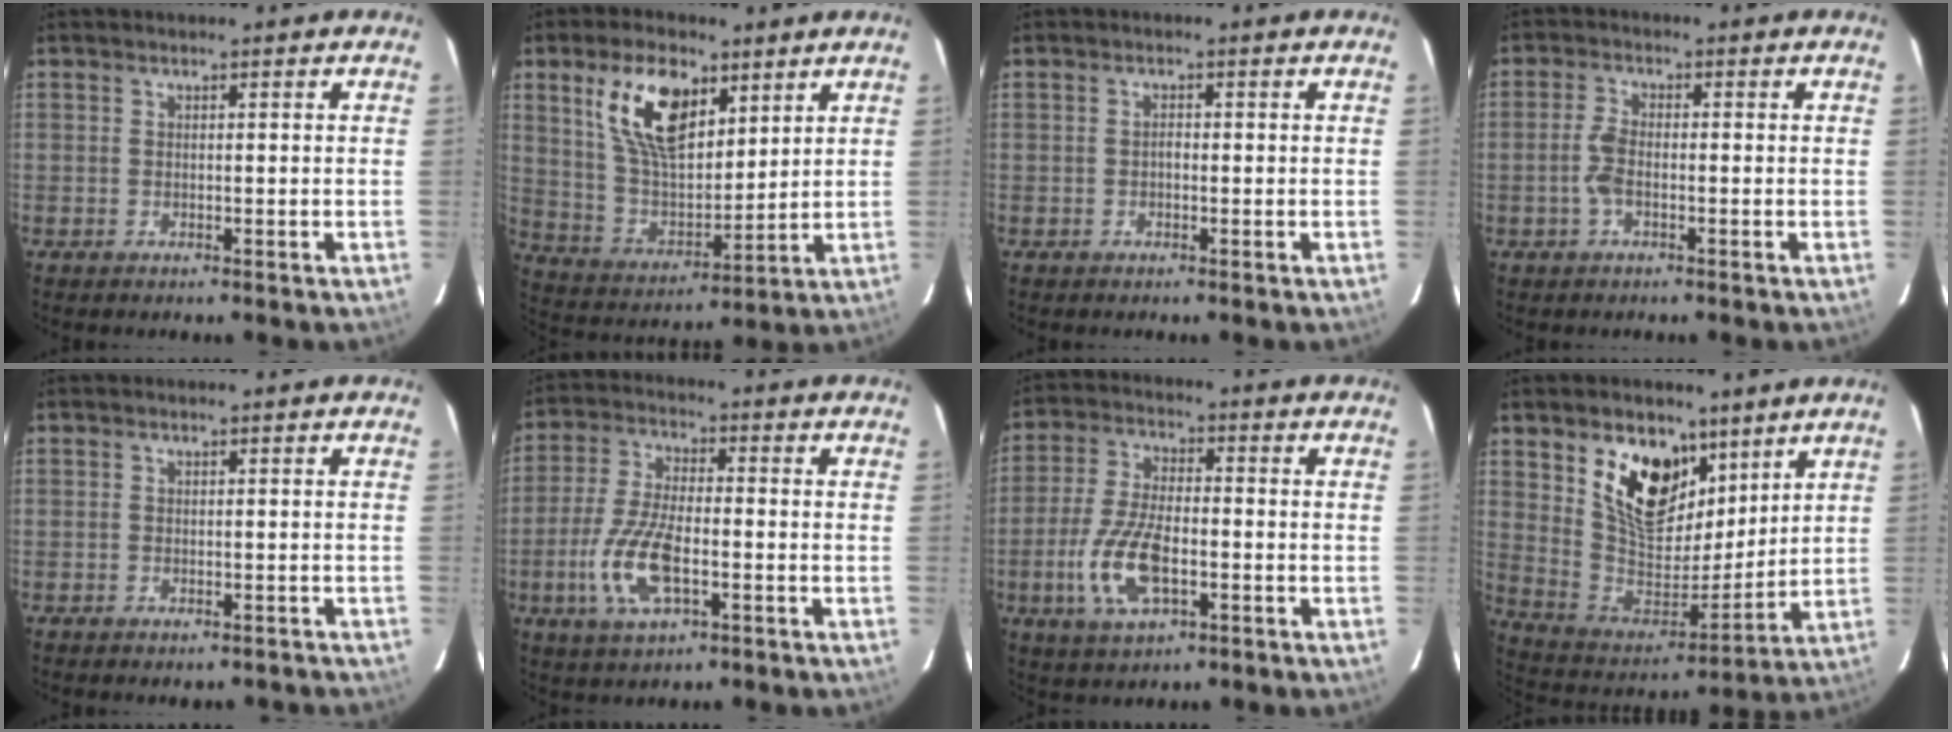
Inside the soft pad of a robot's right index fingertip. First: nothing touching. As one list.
[{"total": 15.7, "force": [7.7, 7.9, 11.2], "torque": [-0.207, 0.008, 0.157]}, {"total": 0.8, "force": [-0.2, 0.6, 0.6], "torque": [-0.010, 0.005, -0.005]}, {"total": 3.5, "force": [-1.1, 1.4, 3.0], "torque": [-0.071, 0.004, -0.023]}, {"total": 3.8, "force": [-3.3, 1.5, 1.2], "torque": [-0.017, -0.004, -0.033]}, {"total": 11.4, "force": [-3.8, 4.3, 9.9], "torque": [-0.214, -0.005, -0.072]}, {"total": 11.8, "force": [-3.8, 5.0, 10.0], "torque": [-0.215, -0.004, -0.069]}, {"total": 17.6, "force": [9.6, 10.1, 10.7], "torque": [-0.204, -0.005, 0.183]}]